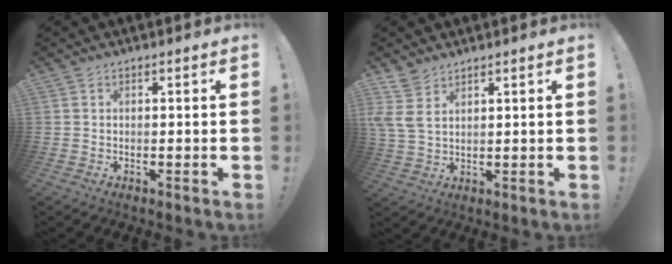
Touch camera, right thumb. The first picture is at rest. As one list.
[{"total": 6.5, "force": [3.8, 3.7, 3.9], "torque": [-0.080, -0.012, 0.076]}]